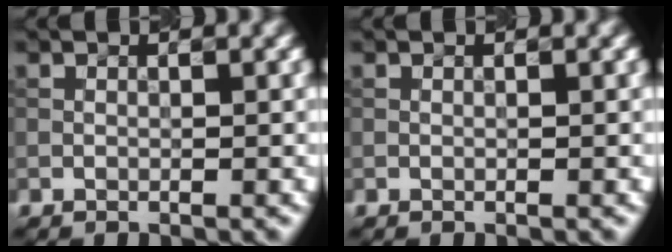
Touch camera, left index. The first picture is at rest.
{"total": 0.0}